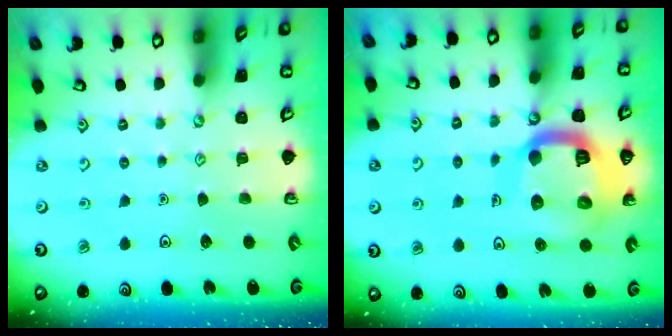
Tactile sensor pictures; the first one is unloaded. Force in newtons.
{"total": 19.0, "press": 18.9, "slide": 2.2}